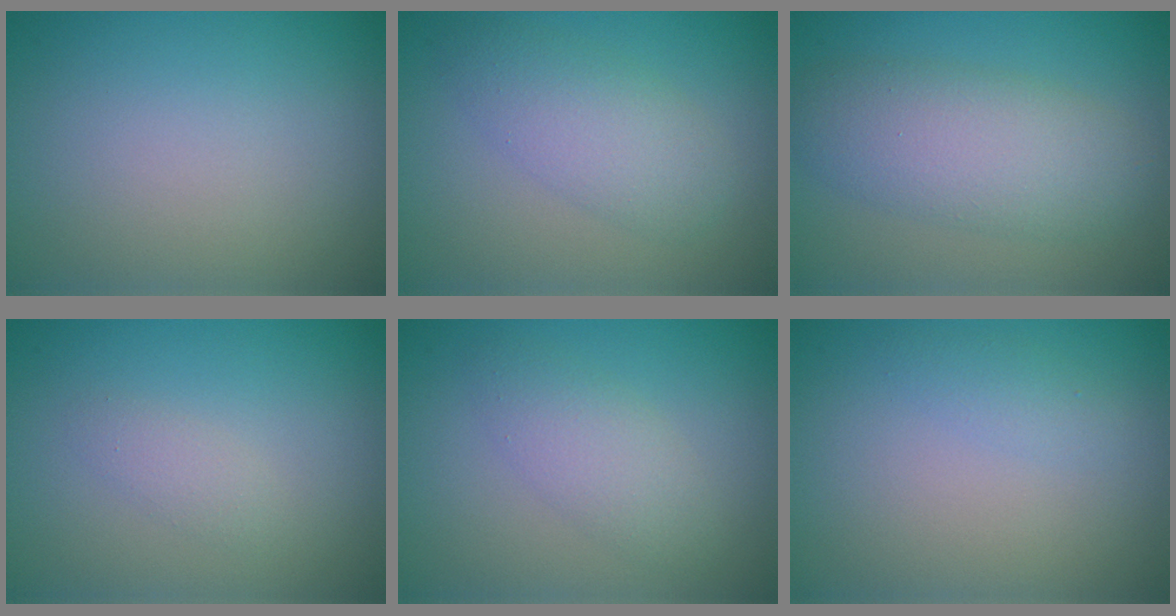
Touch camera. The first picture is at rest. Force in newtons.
{"total": 3.7, "press": 3.7, "slide": 0.1}
{"total": 5.7, "press": 5.7, "slide": 0.2}
{"total": 1.2, "press": 1.2, "slide": 0.0}
{"total": 2.7, "press": 2.7, "slide": 0.2}
{"total": 1.0, "press": 1.0, "slide": 0.0}